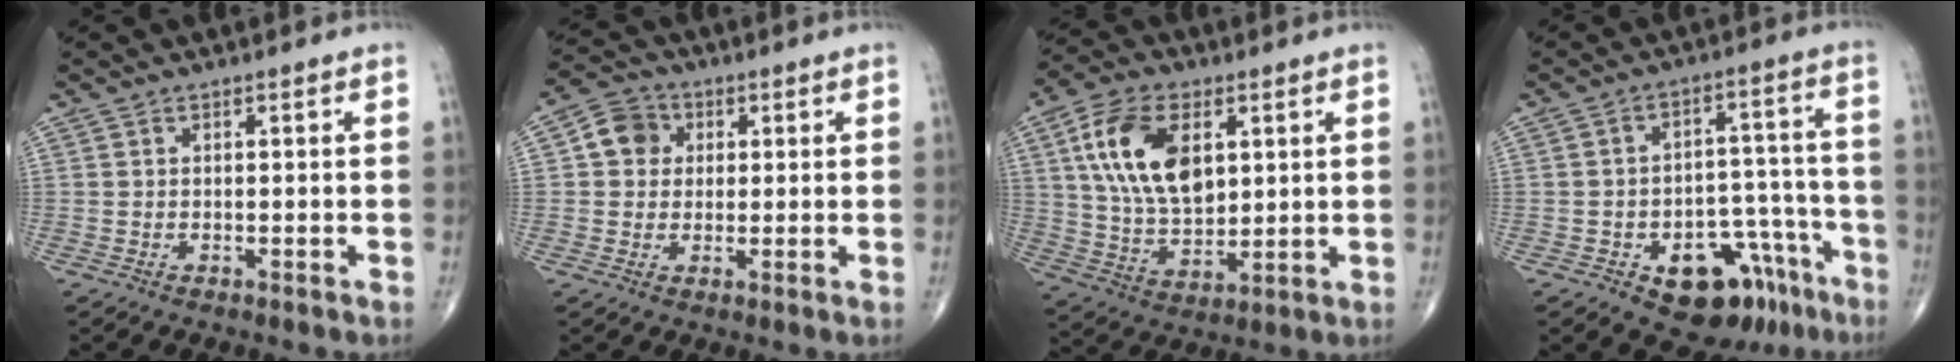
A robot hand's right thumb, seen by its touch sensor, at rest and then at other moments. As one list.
[{"total": 6.2, "force": [1.2, 5.6, 2.5], "torque": [-0.023, 0.008, 0.011]}, {"total": 16.6, "force": [4.7, 9.7, 12.7], "torque": [-0.219, -0.011, 0.092]}, {"total": 14.8, "force": [-8.4, 8.7, 8.5], "torque": [-0.065, 0.073, -0.112]}]